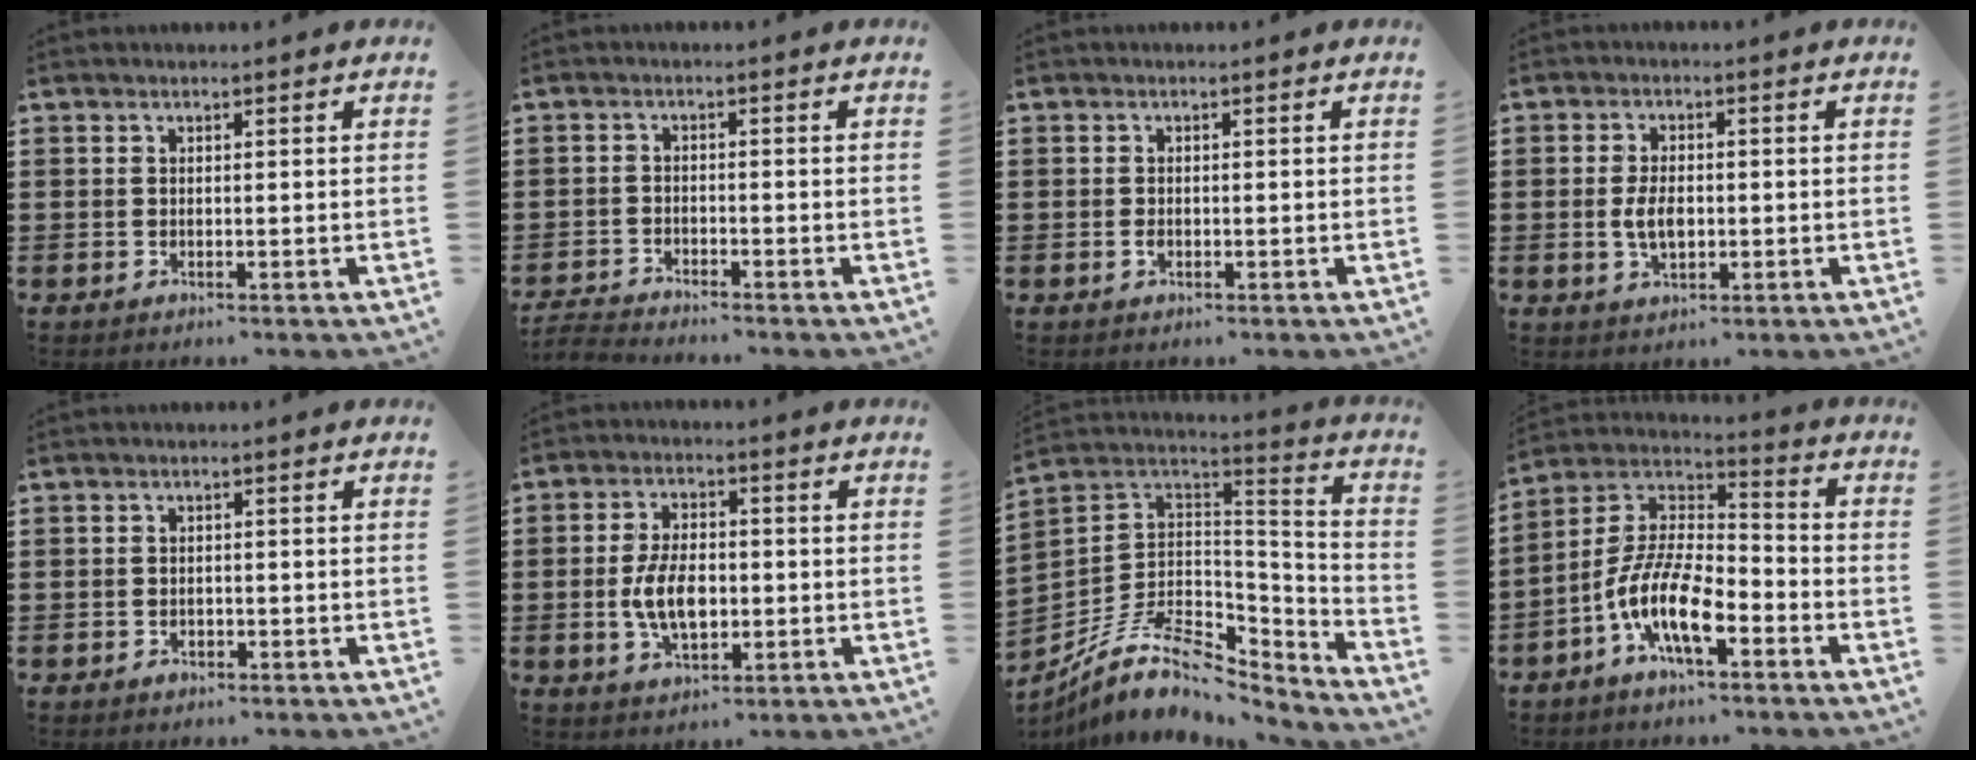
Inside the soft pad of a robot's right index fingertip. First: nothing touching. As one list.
[{"total": 2.6, "force": [-2.6, 0.0, -0.1], "torque": [-0.010, -0.004, -0.059]}, {"total": 1.0, "force": [-0.4, 0.5, 0.8], "torque": [-0.016, -0.004, -0.007]}, {"total": 4.5, "force": [-0.4, 2.3, 3.8], "torque": [-0.086, -0.002, -0.011]}, {"total": 0.9, "force": [-0.7, 0.5, 0.4], "torque": [-0.011, -0.004, -0.013]}, {"total": 7.2, "force": [-1.0, 3.9, 6.0], "torque": [-0.127, -0.005, -0.025]}, {"total": 10.8, "force": [-6.5, 5.2, 6.8], "torque": [-0.144, 0.007, -0.124]}, {"total": 10.8, "force": [-5.8, 3.8, 8.3], "torque": [-0.198, -0.013, -0.117]}]